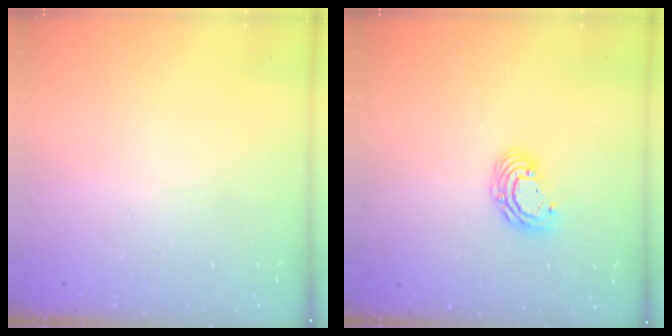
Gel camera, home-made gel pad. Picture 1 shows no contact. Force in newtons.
{"total": 7.0, "press": 7.0, "slide": 0.8}